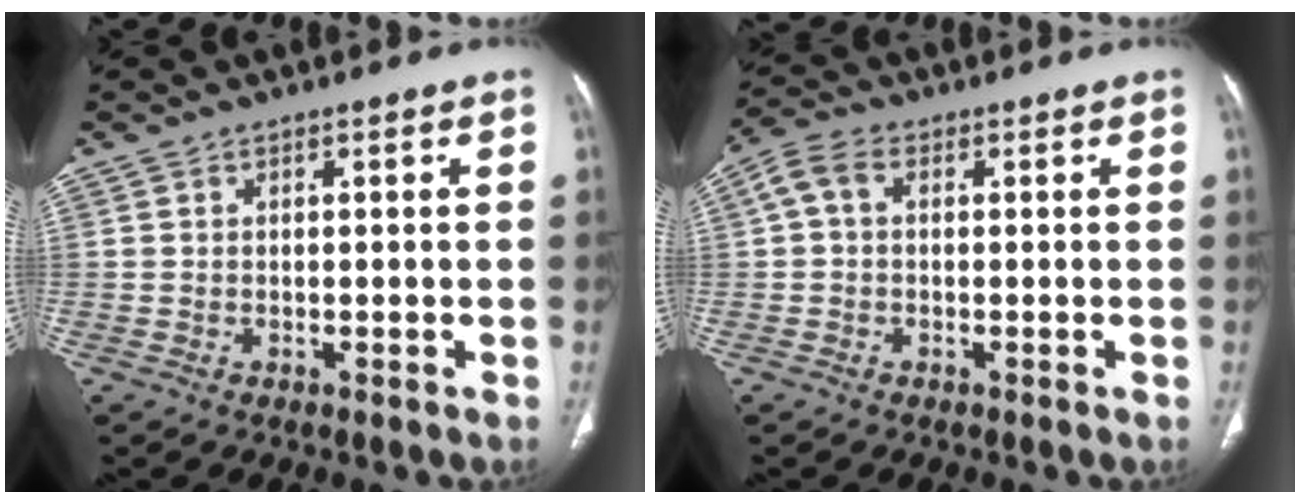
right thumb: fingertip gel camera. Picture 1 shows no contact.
{"total": 4.4, "force": [0.5, 3.0, 3.2], "torque": [-0.064, 0.015, 0.003]}